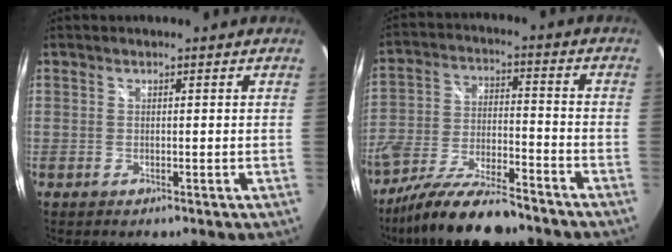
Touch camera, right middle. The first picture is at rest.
{"total": 15.8, "force": [-12.6, 3.9, 8.7], "torque": [-0.178, -0.031, -0.222]}